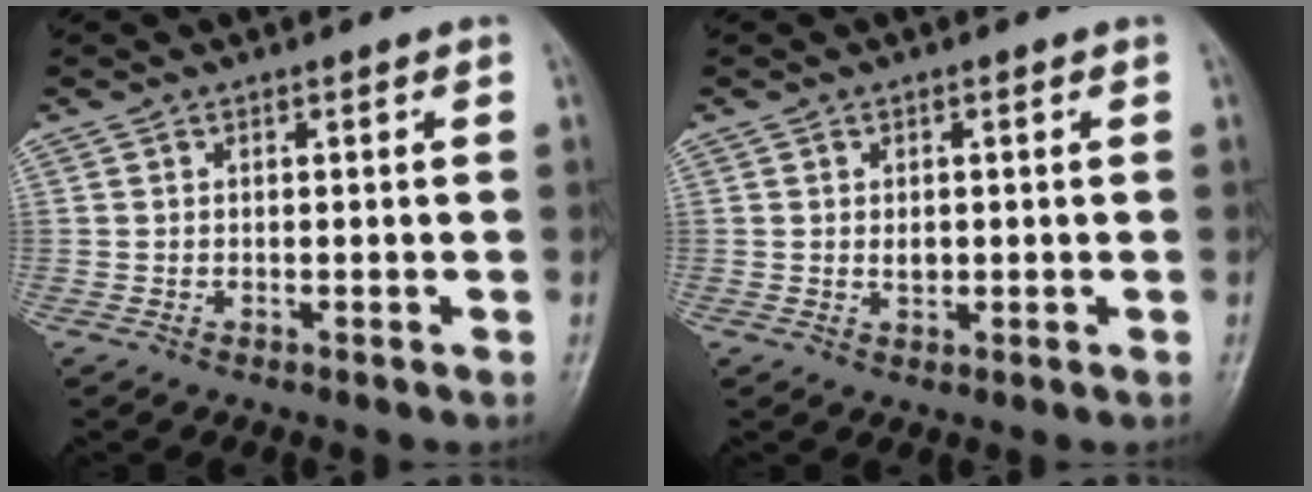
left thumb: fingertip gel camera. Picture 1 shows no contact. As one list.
[{"total": 1.7, "force": [0.1, 1.2, 1.3], "torque": [-0.016, -0.002, 0.005]}]